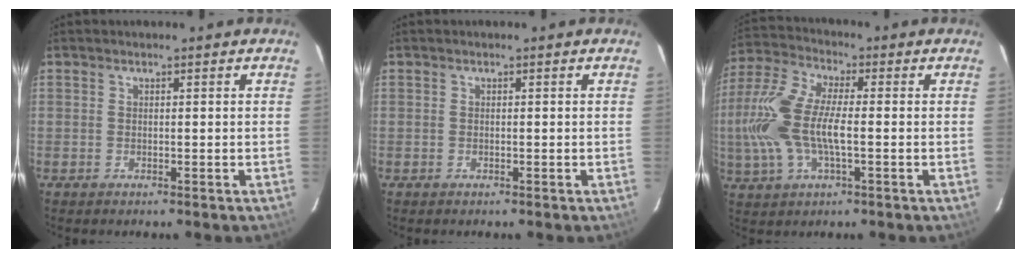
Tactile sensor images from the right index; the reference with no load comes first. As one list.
[{"total": 0.0}, {"total": 14.4, "force": [-1.4, 5.7, 13.1], "torque": [-0.289, 0.006, -0.032]}]